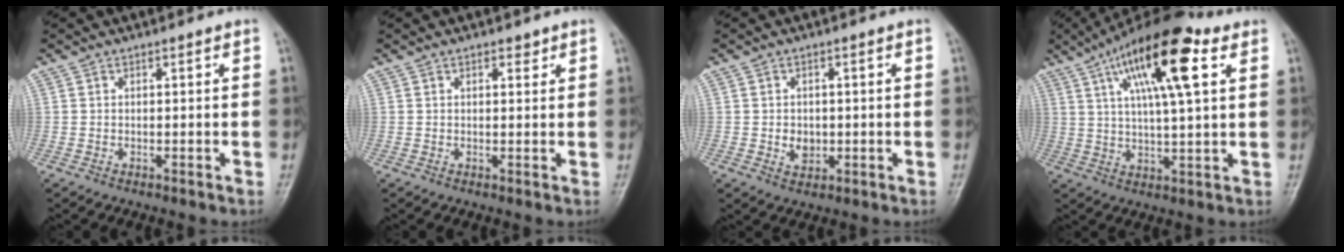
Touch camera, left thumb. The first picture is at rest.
{"total": 1.5, "force": [1.0, 0.8, 0.8], "torque": [-0.002, -0.004, 0.011]}
{"total": 3.3, "force": [-0.3, 2.7, 2.0], "torque": [-0.021, 0.000, 0.001]}
{"total": 17.5, "force": [7.5, 5.0, 15.0], "torque": [-0.238, -0.002, 0.122]}